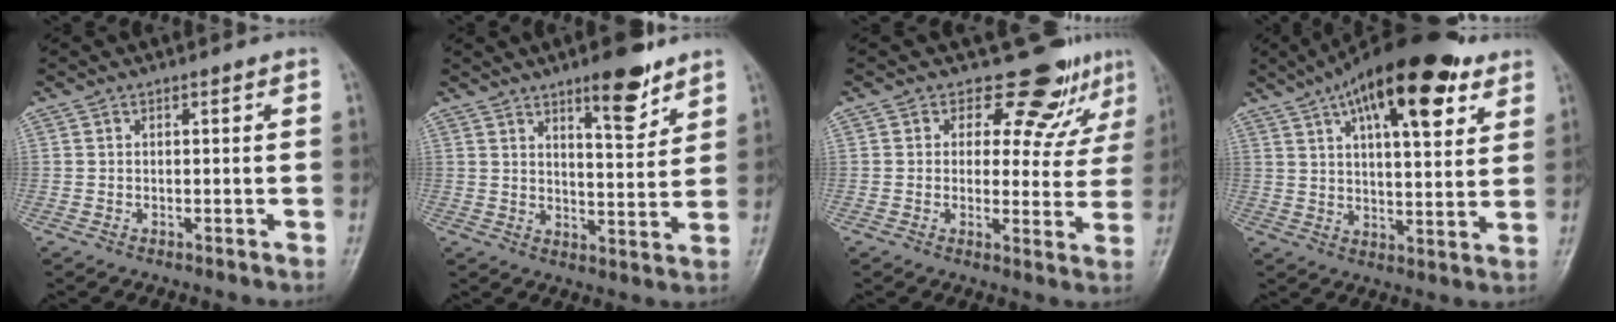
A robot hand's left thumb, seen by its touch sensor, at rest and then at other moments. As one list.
[{"total": 9.1, "force": [6.1, 2.7, 6.2], "torque": [-0.072, -0.042, 0.091]}, {"total": 9.0, "force": [7.3, 4.6, 2.6], "torque": [0.012, -0.050, 0.080]}, {"total": 21.0, "force": [11.5, 7.9, 15.8], "torque": [-0.225, -0.014, 0.174]}]